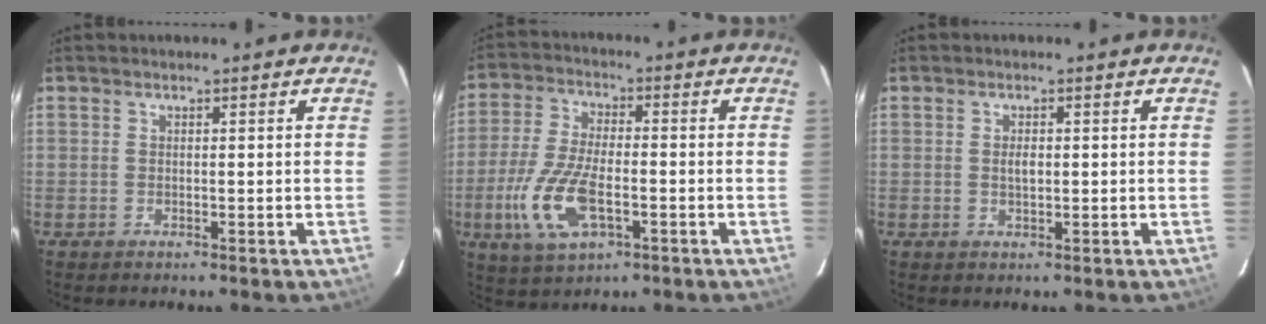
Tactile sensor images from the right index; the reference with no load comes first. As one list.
[{"total": 12.8, "force": [-4.1, 5.6, 10.8], "torque": [-0.238, -0.009, -0.075]}, {"total": 1.7, "force": [0.1, 0.9, 1.4], "torque": [-0.025, 0.002, 0.001]}]